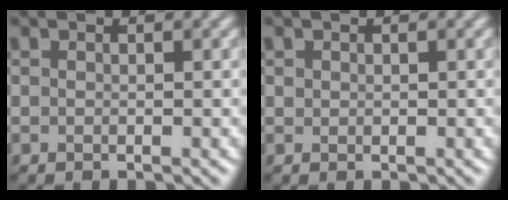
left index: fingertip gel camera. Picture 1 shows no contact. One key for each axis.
{"total": 0.6, "fx": 0.2, "fy": 0.6, "fz": 0.1, "tx": 0.001, "ty": 0.001, "tz": 0.001}